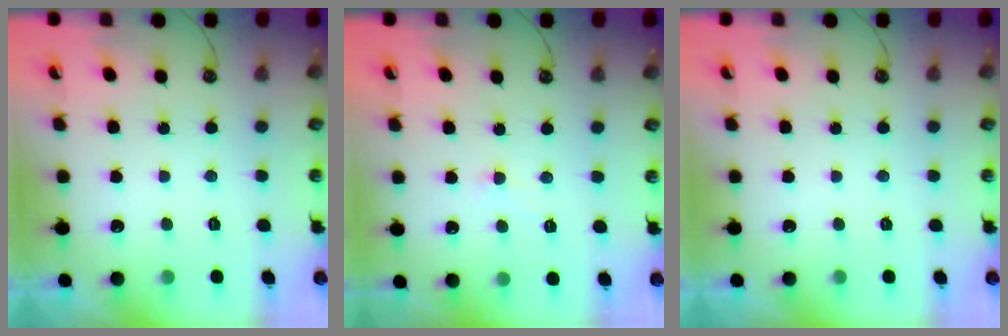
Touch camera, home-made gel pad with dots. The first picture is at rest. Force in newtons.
{"total": 2.4, "press": 2.3, "slide": 0.5}
{"total": 0.0}